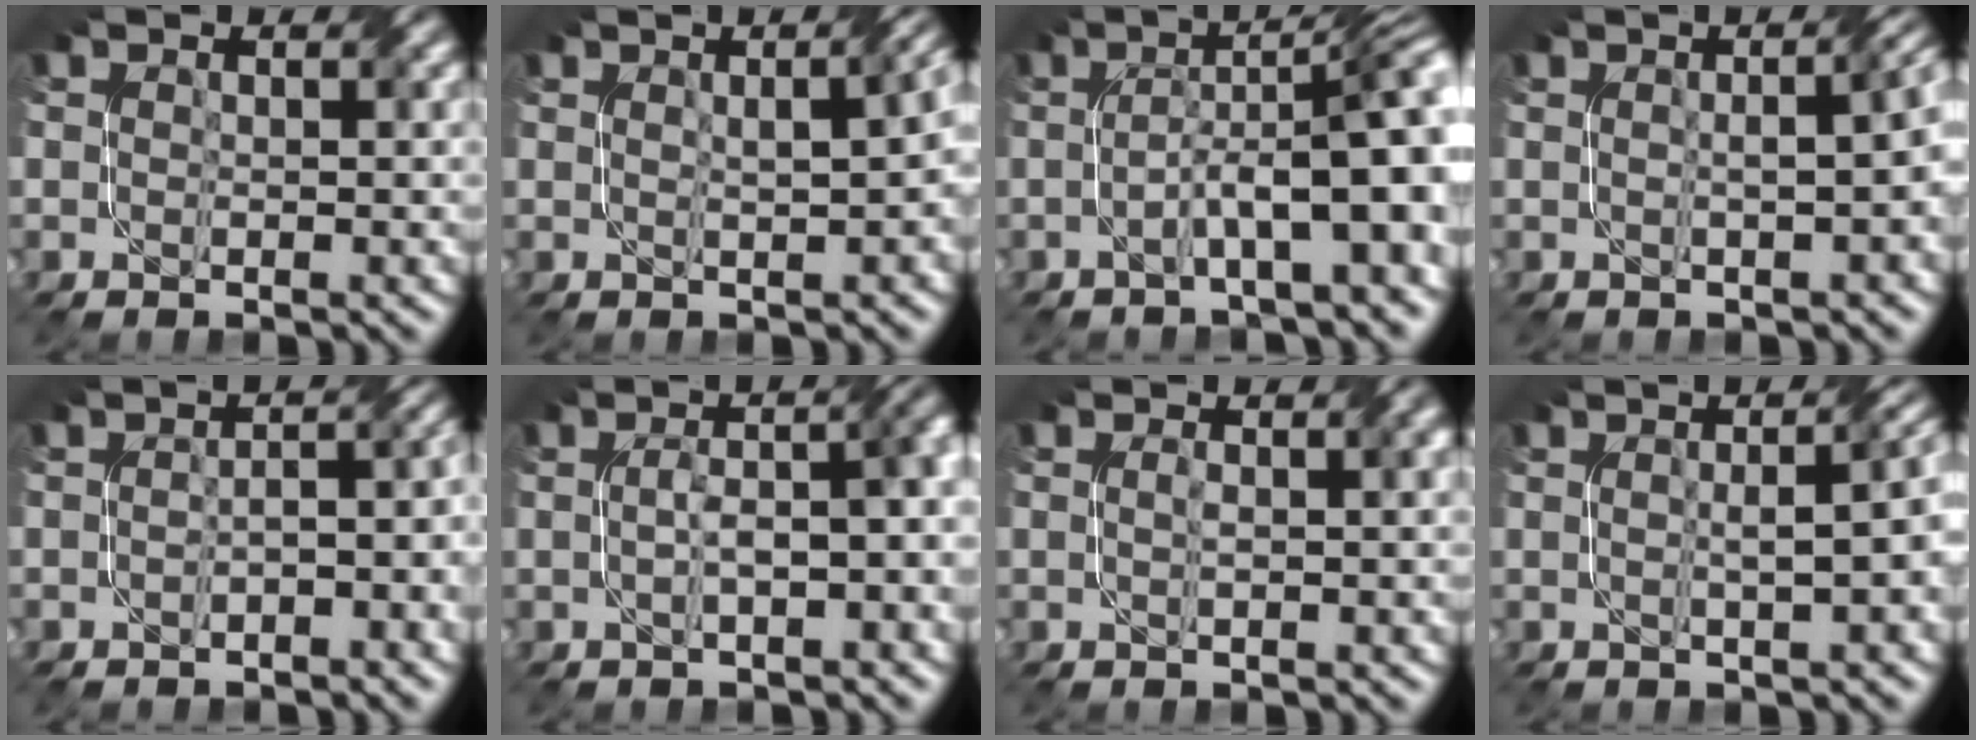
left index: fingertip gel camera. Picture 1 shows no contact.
{"total": 5.6, "force": [0.7, 2.0, 5.2], "torque": [-0.046, 0.016, 0.014]}
{"total": 9.2, "force": [-1.3, 2.2, 8.8], "torque": [-0.133, 0.020, -0.025]}
{"total": 6.6, "force": [0.3, 3.0, 5.9], "torque": [-0.033, 0.021, -0.001]}
{"total": 4.3, "force": [-1.5, 1.7, 3.6], "torque": [-0.039, 0.002, -0.020]}
{"total": 6.9, "force": [-0.6, 2.7, 6.3], "torque": [-0.080, 0.013, -0.008]}
{"total": 1.8, "force": [0.2, 0.3, 1.7], "torque": [-0.027, 0.007, 0.003]}
{"total": 6.1, "force": [0.3, 2.3, 5.7], "torque": [-0.036, 0.019, -0.001]}